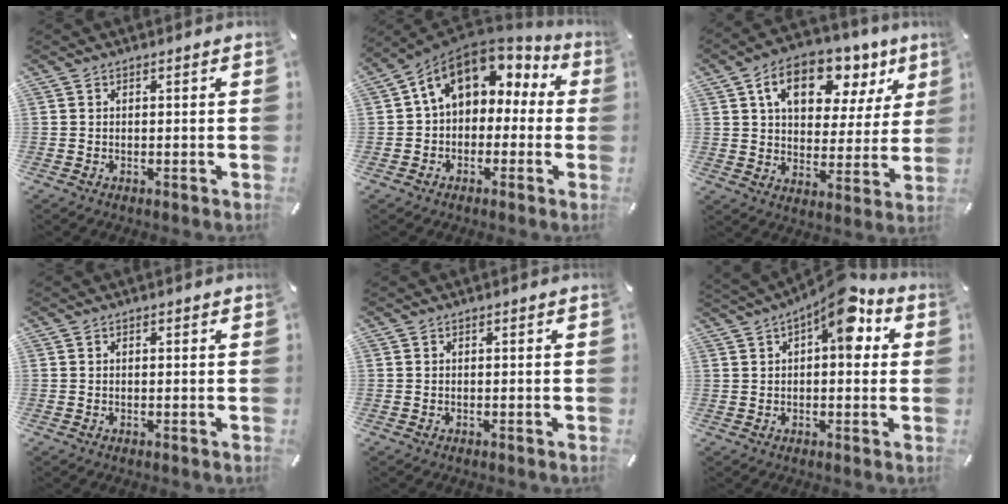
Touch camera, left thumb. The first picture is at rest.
{"total": 11.5, "force": [4.1, 8.4, 6.7], "torque": [-0.114, -0.007, 0.075]}
{"total": 14.0, "force": [7.6, 9.0, 7.6], "torque": [-0.114, -0.034, 0.131]}
{"total": 0.0}
{"total": 0.0}
{"total": 11.6, "force": [5.1, 5.0, 9.1], "torque": [-0.122, -0.022, 0.082]}